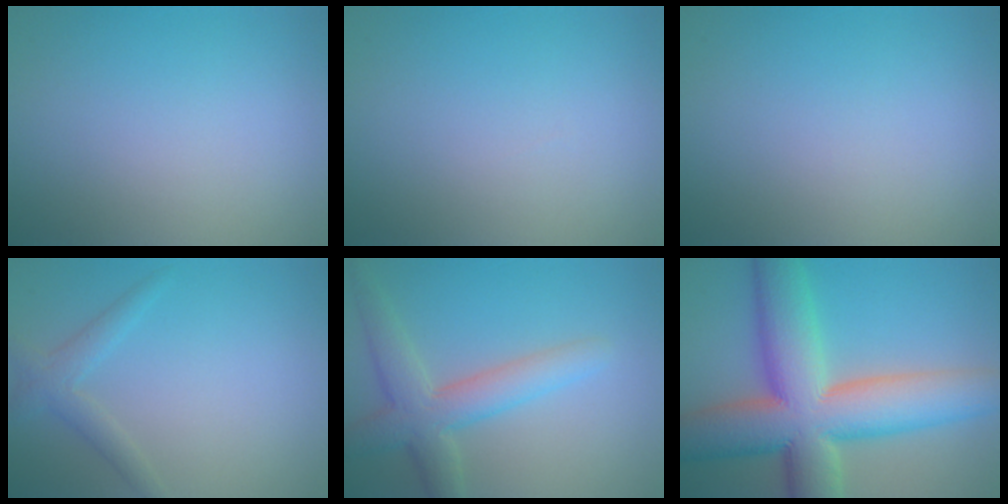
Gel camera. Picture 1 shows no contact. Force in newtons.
{"total": 0.0}
{"total": 0.0}
{"total": 2.0, "press": 2.0, "slide": 0.1}
{"total": 4.9, "press": 4.9, "slide": 0.3}
{"total": 13.9, "press": 13.9, "slide": 0.7}